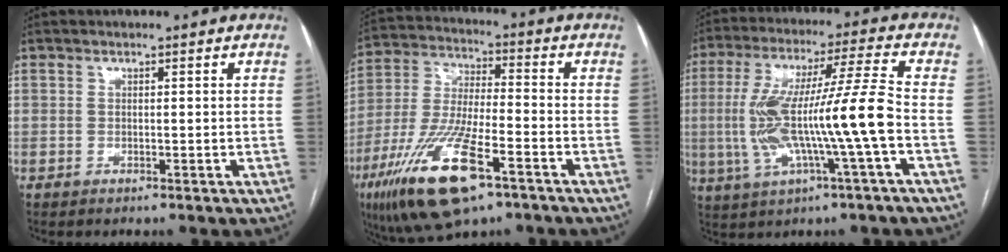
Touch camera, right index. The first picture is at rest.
{"total": 18.1, "force": [-9.7, 5.0, 14.5], "torque": [-0.321, -0.024, -0.170]}
{"total": 15.3, "force": [-2.5, -0.1, 15.1], "torque": [-0.295, 0.016, -0.045]}